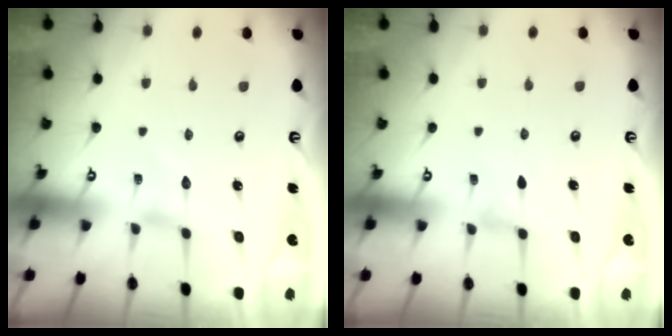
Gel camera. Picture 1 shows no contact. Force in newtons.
{"total": 1.0, "press": 1.0, "slide": 0.2}